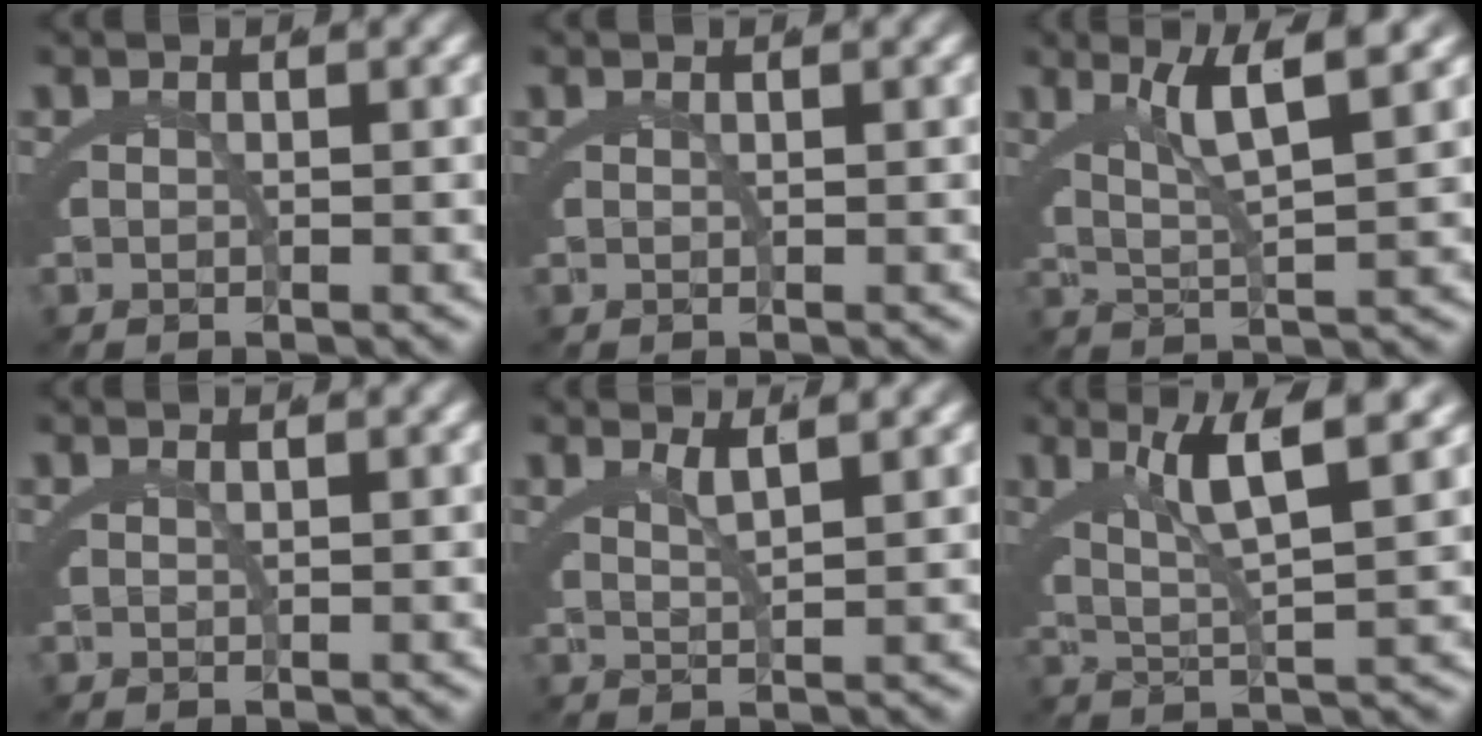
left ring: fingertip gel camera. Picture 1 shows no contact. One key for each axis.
{"total": 0.5, "fx": 0.3, "fy": -0.4, "fz": 0.2, "tx": -0.004, "ty": -0.002, "tz": 0.008}
{"total": 4.4, "fx": 2.5, "fy": 0.2, "fz": 3.6, "tx": -0.058, "ty": 0.004, "tz": 0.044}
{"total": 1.2, "fx": 0.6, "fy": -0.9, "fz": 0.2, "tx": -0.001, "ty": 0.000, "tz": 0.016}
{"total": 2.3, "fx": 1.7, "fy": -0.9, "fz": 1.2, "tx": -0.020, "ty": -0.006, "tz": 0.039}
{"total": 5.0, "fx": 2.6, "fy": 0.3, "fz": 4.2, "tx": -0.072, "ty": 0.002, "tz": 0.047}